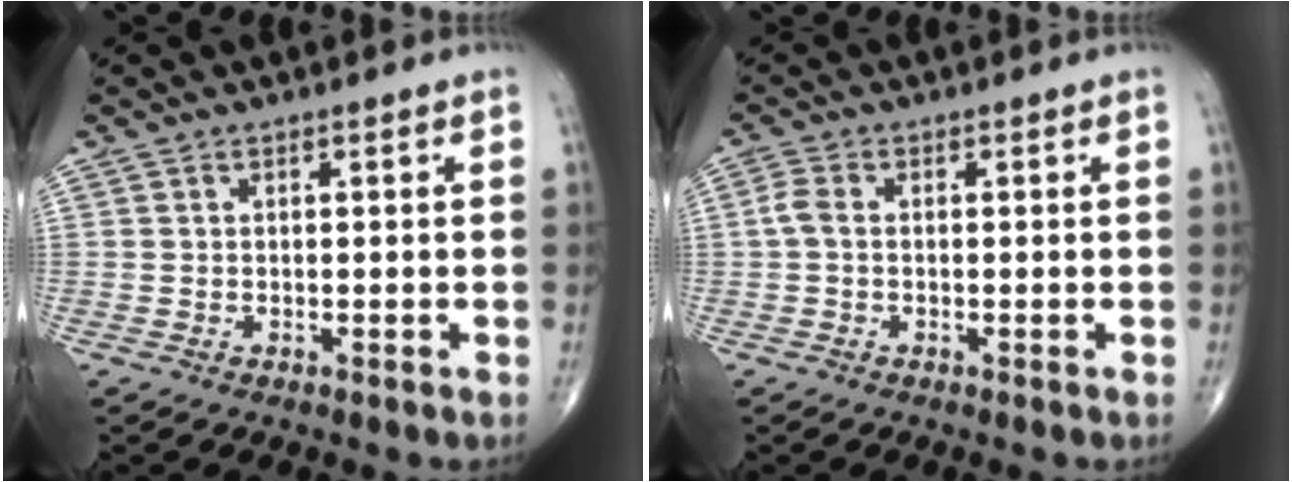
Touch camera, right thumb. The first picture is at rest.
{"total": 2.3, "force": [-0.2, 1.4, 1.8], "torque": [-0.042, 0.003, -0.010]}